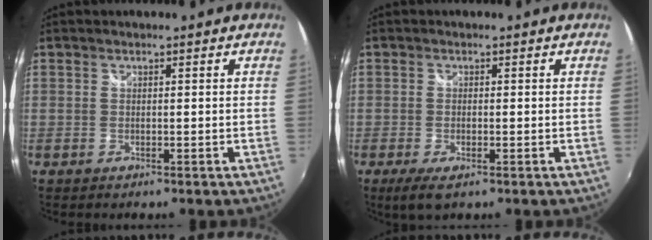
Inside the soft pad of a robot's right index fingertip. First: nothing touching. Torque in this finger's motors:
{"motor_torque": [0.19, 0.12, 0.41, 0.05]}